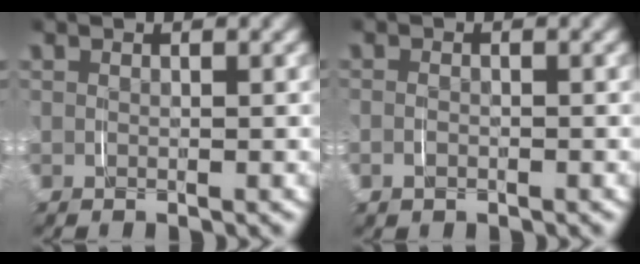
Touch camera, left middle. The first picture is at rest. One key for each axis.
{"total": 1.0, "fx": -0.4, "fy": 0.7, "fz": 0.6, "tx": -0.021, "ty": -0.003, "tz": -0.005}